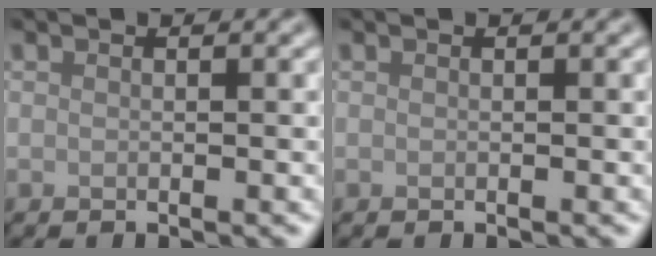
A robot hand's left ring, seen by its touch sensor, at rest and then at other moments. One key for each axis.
{"total": 0.0}